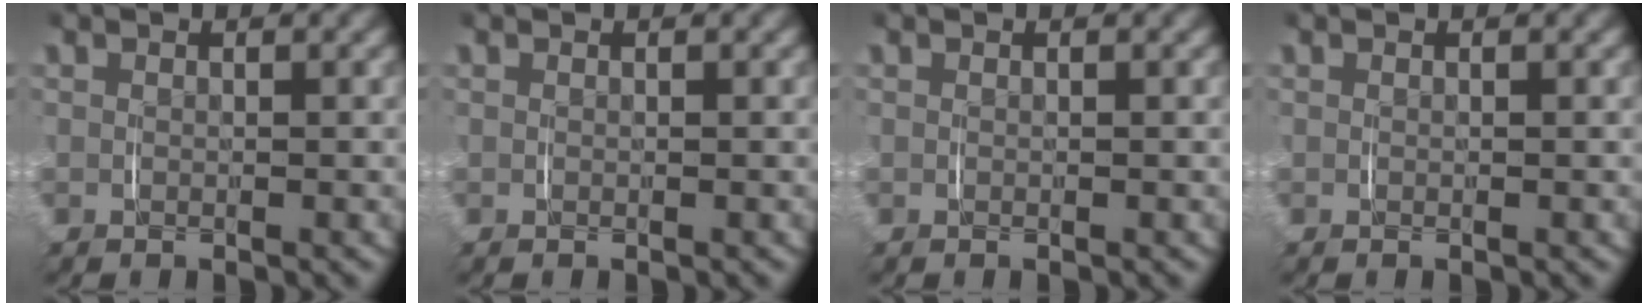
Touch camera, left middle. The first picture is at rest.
{"total": 0.0}
{"total": 0.0}
{"total": 0.0}